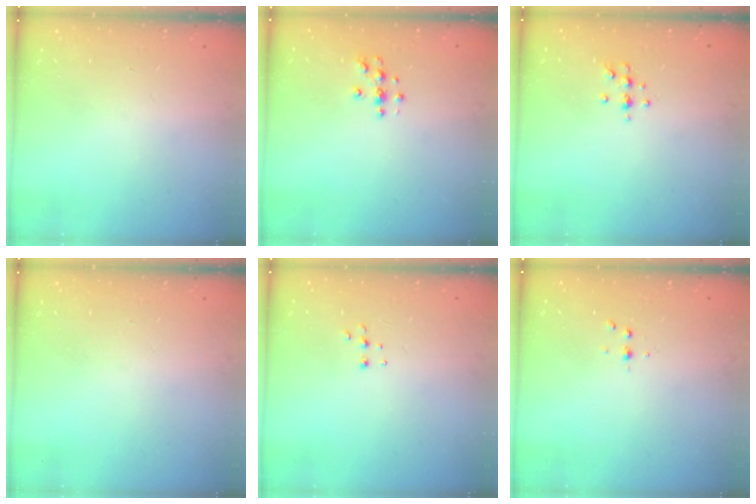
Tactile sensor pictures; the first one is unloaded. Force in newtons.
{"total": 3.9, "press": 3.8, "slide": 0.4}
{"total": 5.7, "press": 5.5, "slide": 1.3}
{"total": 0.0}
{"total": 3.9, "press": 3.9, "slide": 0.6}
{"total": 2.8, "press": 2.8, "slide": 0.4}